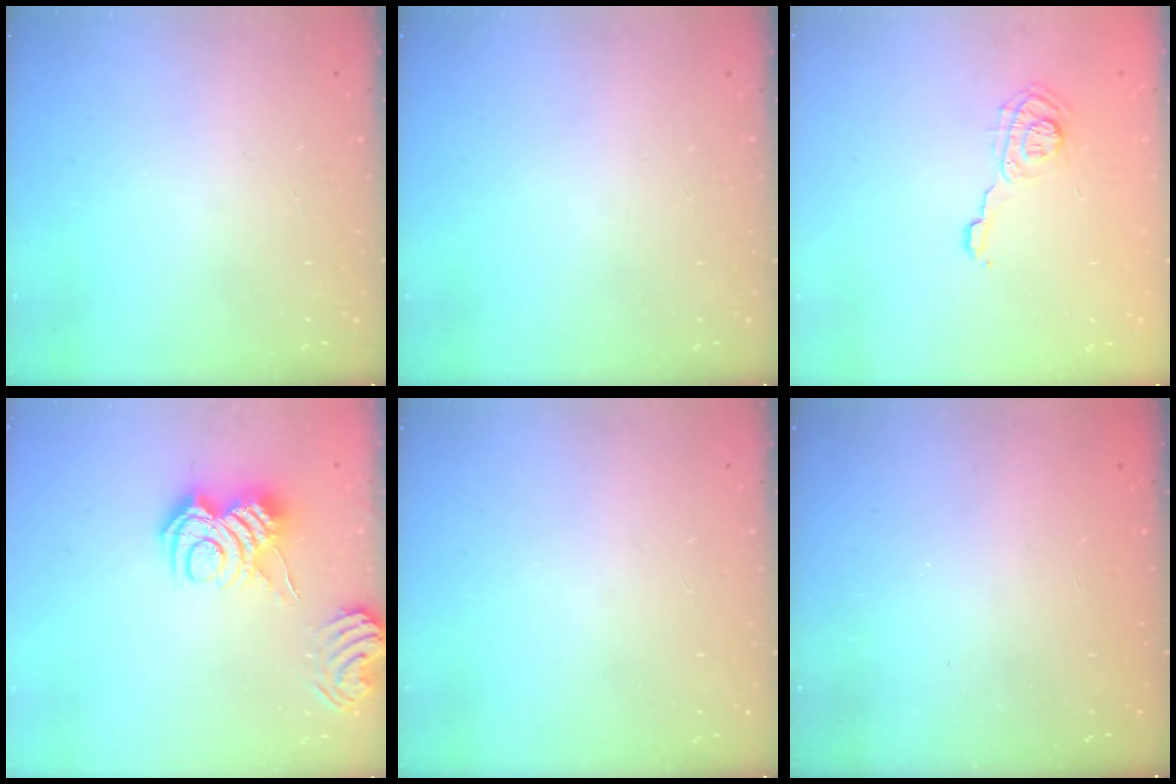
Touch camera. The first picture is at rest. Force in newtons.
{"total": 0.0}
{"total": 6.8, "press": 6.8, "slide": 0.6}
{"total": 7.2, "press": 7.1, "slide": 0.7}
{"total": 0.0}
{"total": 2.5, "press": 2.4, "slide": 0.8}